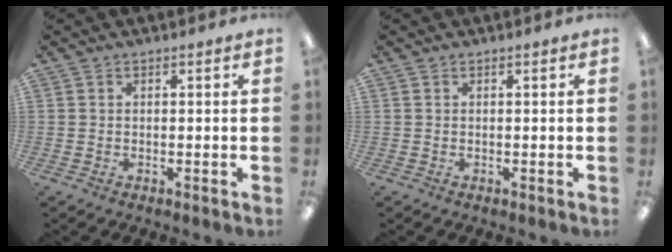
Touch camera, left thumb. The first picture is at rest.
{"total": 0.0}